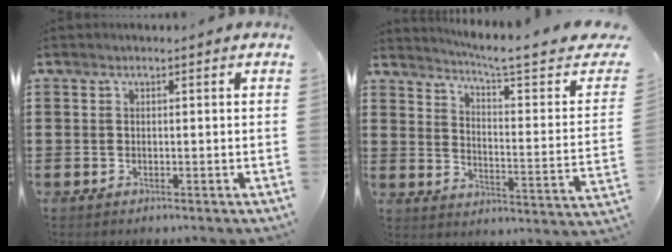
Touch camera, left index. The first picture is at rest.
{"total": 6.0, "force": [4.8, -0.6, 3.6], "torque": [-0.076, -0.040, 0.072]}